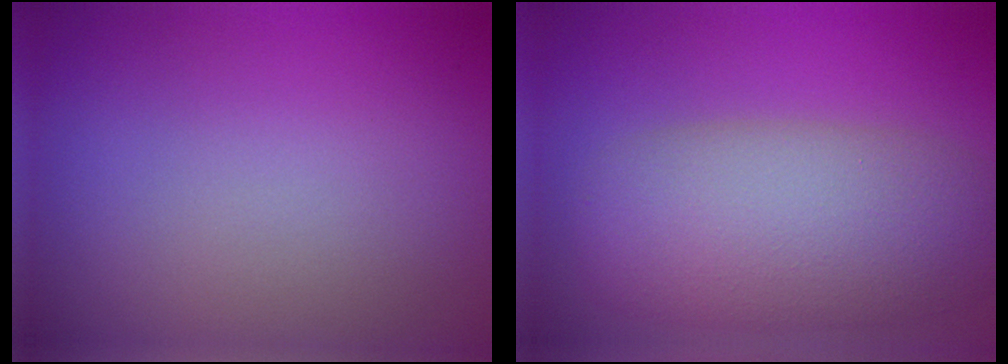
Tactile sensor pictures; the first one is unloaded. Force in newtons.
{"total": 8.3, "press": 8.3, "slide": 0.2}